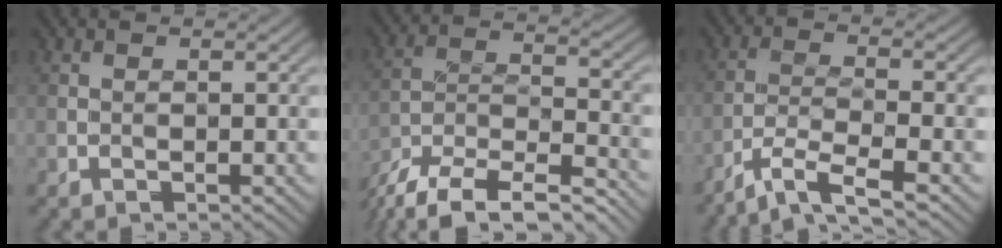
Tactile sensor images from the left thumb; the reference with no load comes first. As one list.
[{"total": 13.2, "force": [-11.5, 3.8, 5.2], "torque": [-0.117, -0.023, -0.183]}, {"total": 5.5, "force": [-4.5, 0.4, 3.1], "torque": [-0.063, -0.008, -0.092]}]